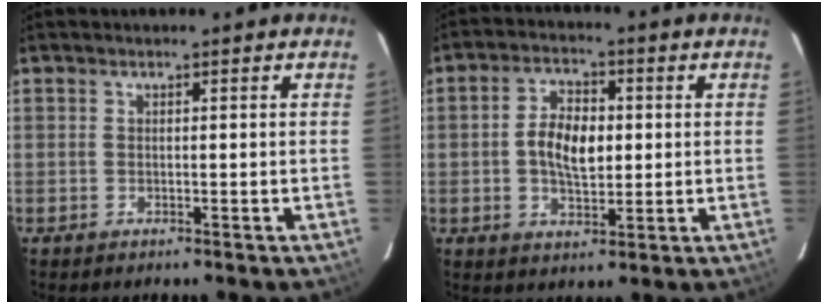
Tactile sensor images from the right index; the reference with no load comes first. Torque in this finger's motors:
{"motor_torque": [0.39, 0.14, 0.22, 0.09]}